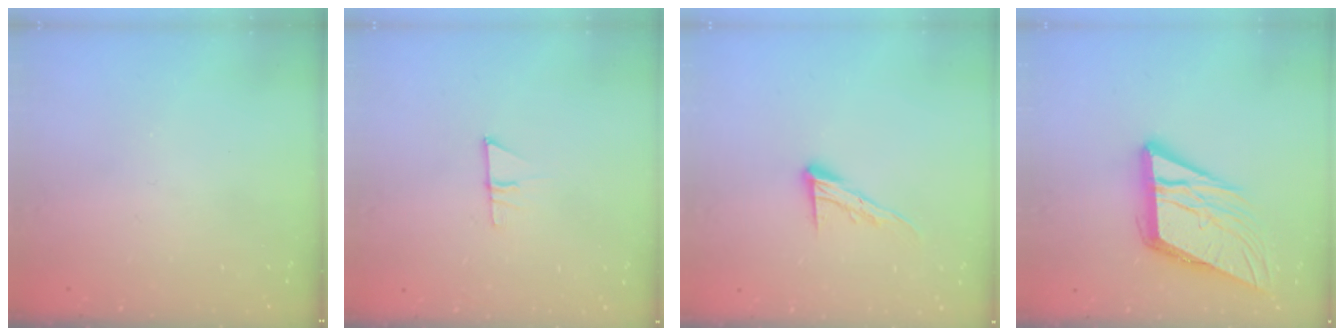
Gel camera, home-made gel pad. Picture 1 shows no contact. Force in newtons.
{"total": 7.0, "press": 7.0, "slide": 0.5}
{"total": 9.8, "press": 9.8, "slide": 0.6}
{"total": 13.7, "press": 13.5, "slide": 2.4}